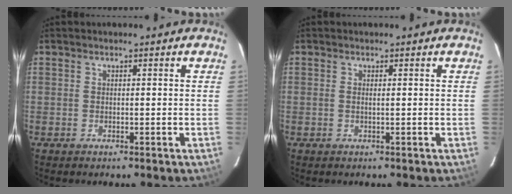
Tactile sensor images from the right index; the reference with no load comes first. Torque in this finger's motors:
{"motor_torque": [-0.04, 0.20, -0.05, 0.00]}